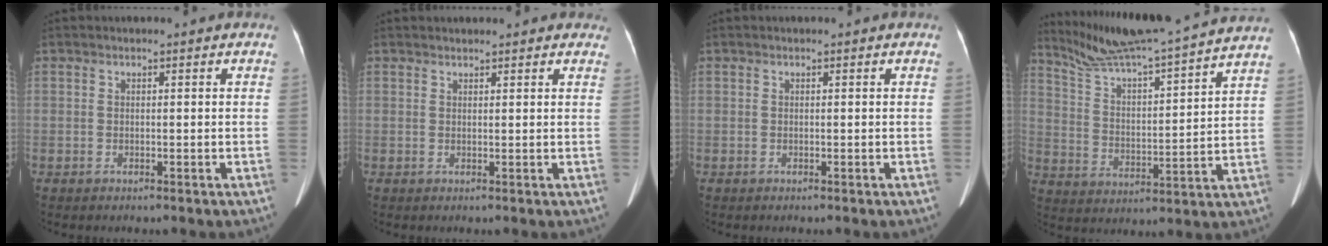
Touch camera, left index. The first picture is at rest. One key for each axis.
{"total": 5.5, "fx": 5.0, "fy": 1.6, "fz": 1.8, "tx": -0.013, "ty": 0.024, "tz": 0.052}
{"total": 0.0}
{"total": 21.1, "fx": 19.3, "fy": -1.2, "fz": 8.6, "tx": -0.155, "ty": -0.017, "tz": 0.284}